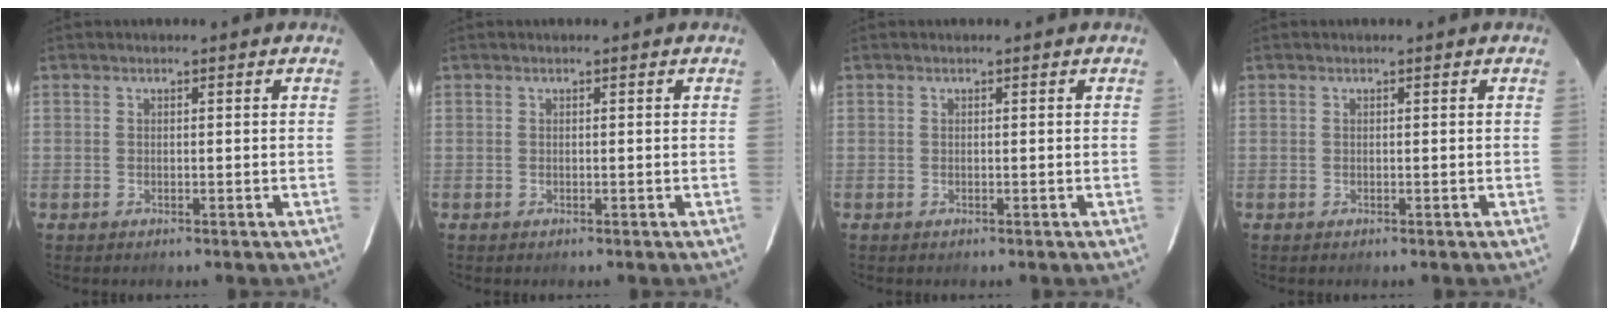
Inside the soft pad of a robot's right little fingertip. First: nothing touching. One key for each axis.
{"total": 0.0}
{"total": 0.0}
{"total": 0.0}